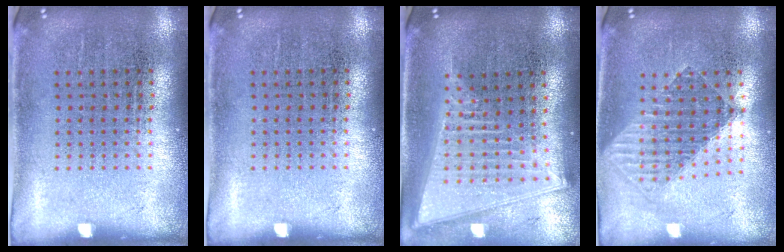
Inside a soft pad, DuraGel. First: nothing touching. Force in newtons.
{"total": 0.0}
{"total": 2.1, "press": 1.7, "slide": 1.2}
{"total": 1.6, "press": 1.4, "slide": 0.7}